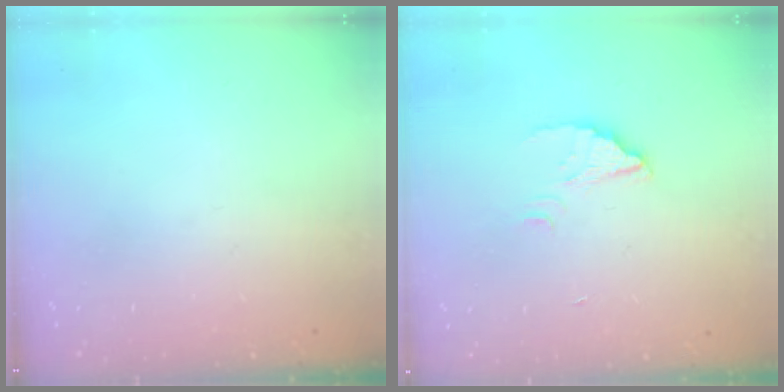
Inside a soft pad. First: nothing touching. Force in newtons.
{"total": 2.4, "press": 2.4, "slide": 0.1}